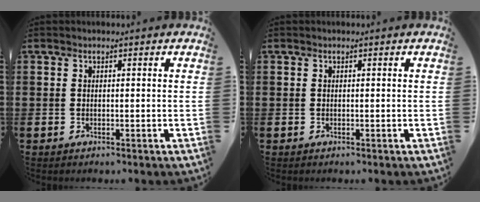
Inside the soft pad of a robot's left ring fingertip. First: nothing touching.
{"total": 0.0}